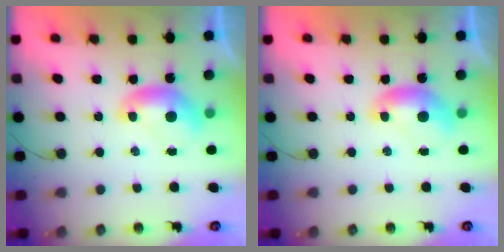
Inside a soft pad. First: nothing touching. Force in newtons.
{"total": 0.0}